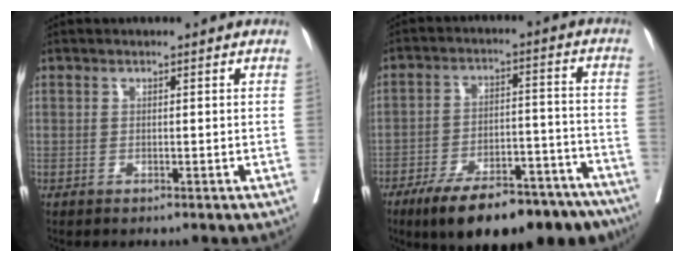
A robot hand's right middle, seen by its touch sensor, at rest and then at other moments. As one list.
[{"total": 20.0, "force": [-15.6, 6.1, 10.9], "torque": [-0.119, 0.020, -0.231]}]